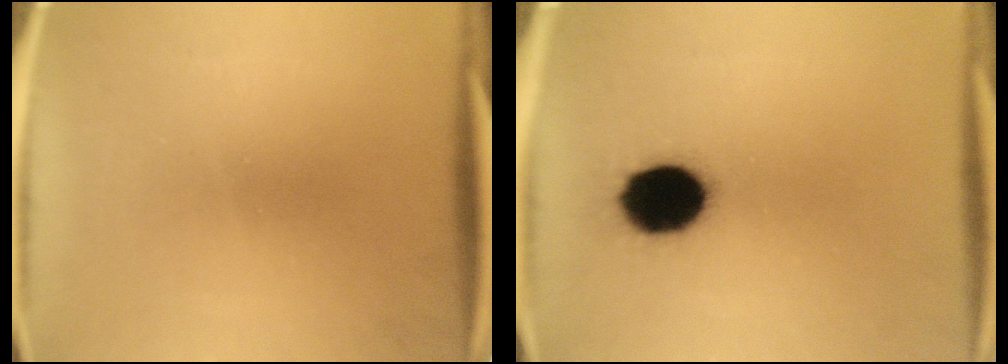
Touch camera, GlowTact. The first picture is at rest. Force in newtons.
{"total": 13.8}